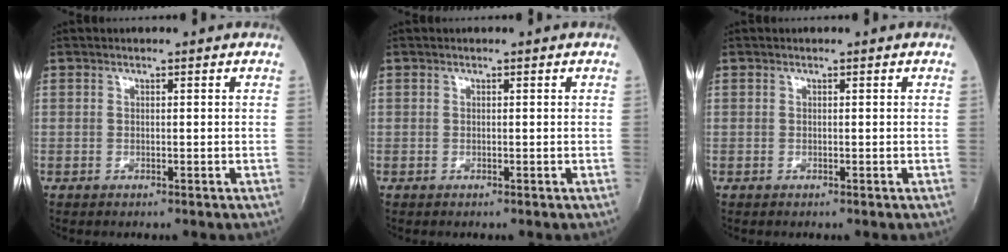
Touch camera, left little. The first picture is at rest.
{"total": 0.0}
{"total": 0.0}